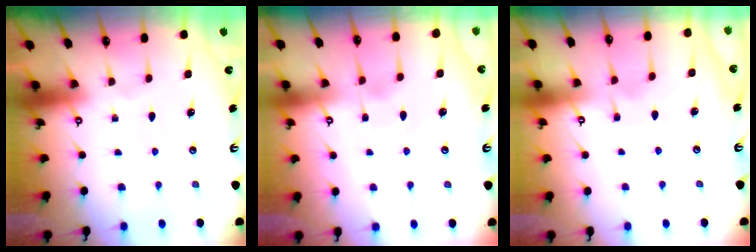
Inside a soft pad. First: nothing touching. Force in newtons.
{"total": 2.6, "press": 2.5, "slide": 0.2}
{"total": 6.7, "press": 6.7, "slide": 0.5}